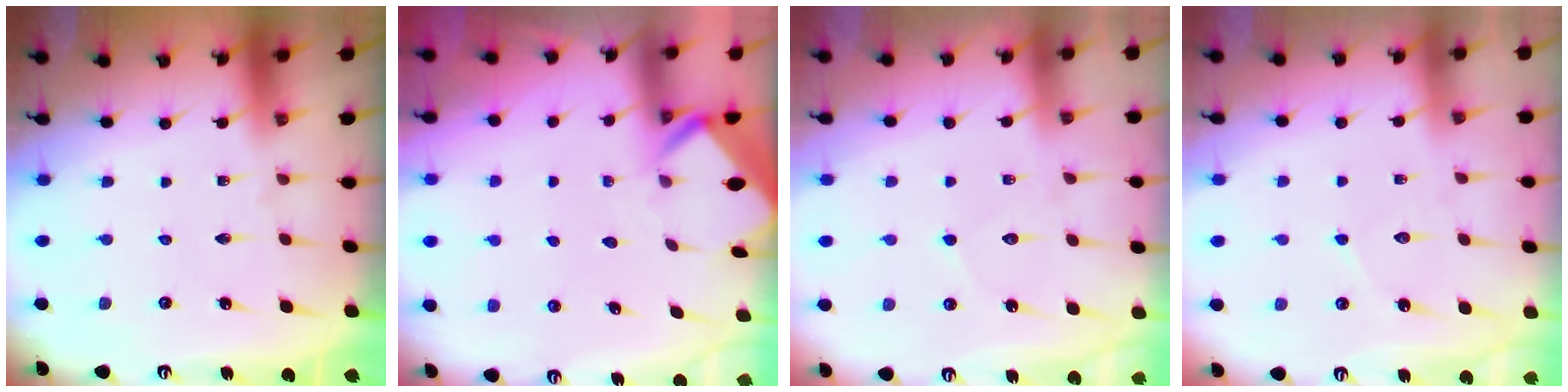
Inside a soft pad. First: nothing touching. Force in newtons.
{"total": 2.8, "press": 2.8, "slide": 0.2}
{"total": 5.6, "press": 5.5, "slide": 0.7}
{"total": 4.5, "press": 4.5, "slide": 0.1}